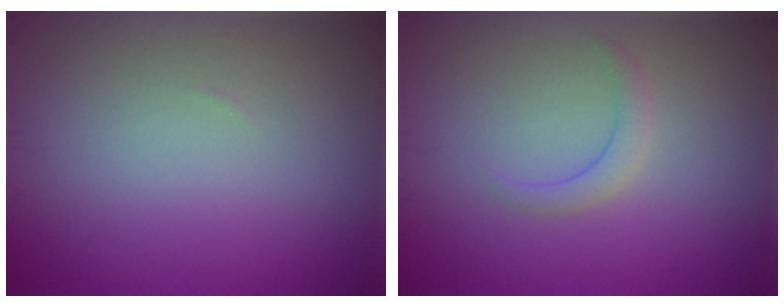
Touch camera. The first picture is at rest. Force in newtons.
{"total": 1.4, "press": 1.4, "slide": 0.0}